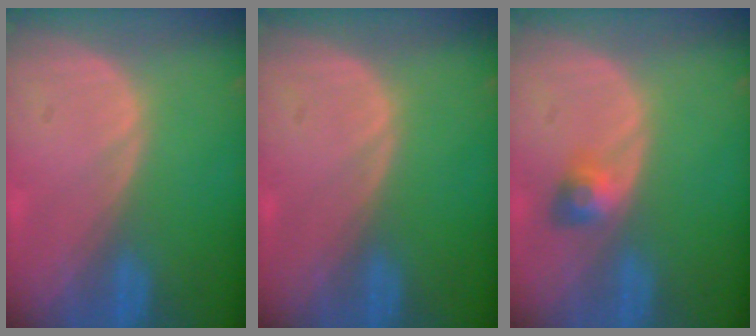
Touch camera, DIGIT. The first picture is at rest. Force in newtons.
{"total": 0.0}
{"total": 3.0, "press": 2.6, "slide": 1.3}